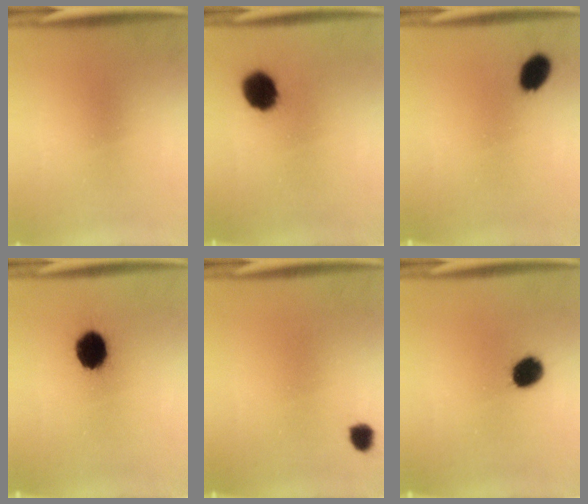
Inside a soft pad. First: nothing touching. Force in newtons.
{"total": 8.6}
{"total": 5.5}
{"total": 9.5}
{"total": 2.4}
{"total": 7.2}